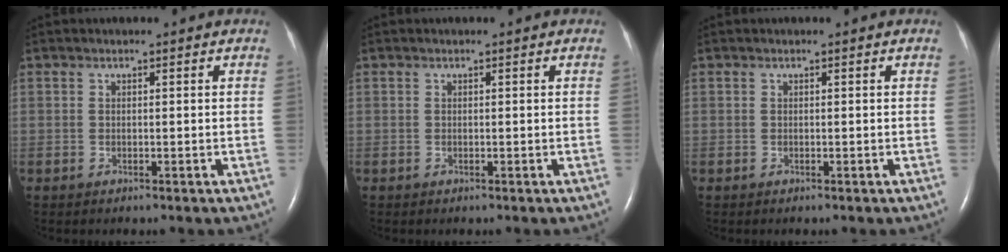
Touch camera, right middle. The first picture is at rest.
{"total": 0.0}
{"total": 0.0}